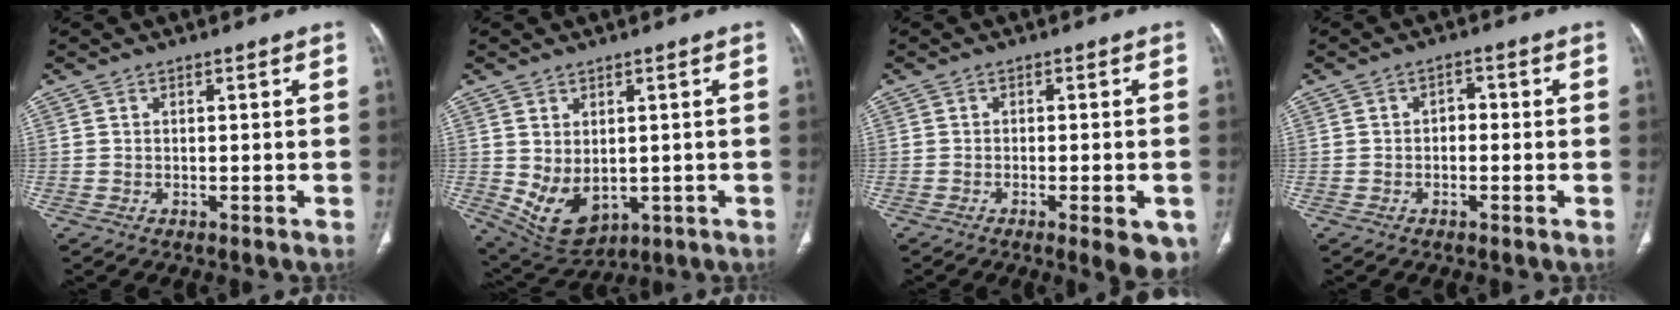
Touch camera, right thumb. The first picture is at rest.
{"total": 9.1, "force": [-0.7, 6.0, 6.8], "torque": [-0.106, -0.008, 0.019]}
{"total": 7.7, "force": [-3.6, 2.1, 6.5], "torque": [-0.074, -0.001, -0.045]}
{"total": 2.0, "force": [-0.4, 1.5, 1.2], "torque": [-0.007, 0.010, -0.014]}